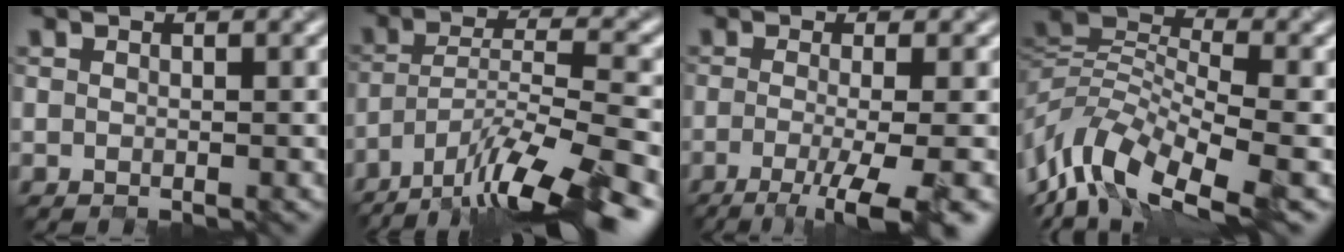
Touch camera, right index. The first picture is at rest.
{"total": 11.8, "force": [-8.3, 2.4, 8.0], "torque": [-0.133, 0.001, -0.146]}
{"total": 7.3, "force": [-3.0, 2.0, 6.4], "torque": [-0.079, -0.015, -0.045]}
{"total": 9.1, "force": [-4.0, 4.3, 7.0], "torque": [-0.134, -0.004, -0.088]}